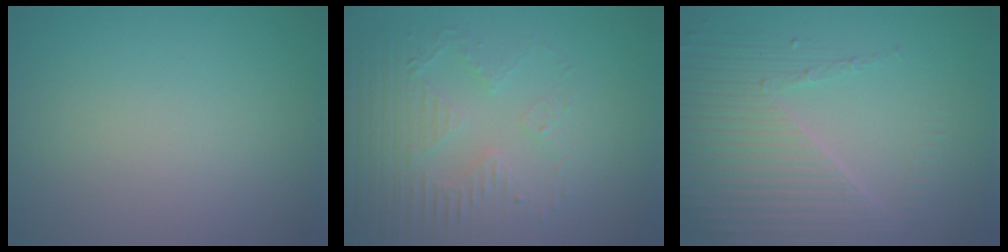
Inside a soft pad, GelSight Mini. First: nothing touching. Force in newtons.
{"total": 5.2, "press": 3.5, "slide": 3.9}
{"total": 4.5, "press": 3.9, "slide": 2.1}